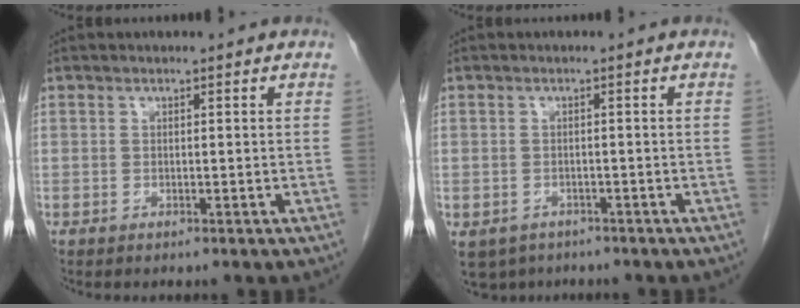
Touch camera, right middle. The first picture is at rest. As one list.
[{"total": 6.2, "force": [-4.1, 4.4, 1.5], "torque": [-0.033, -0.003, -0.059]}]